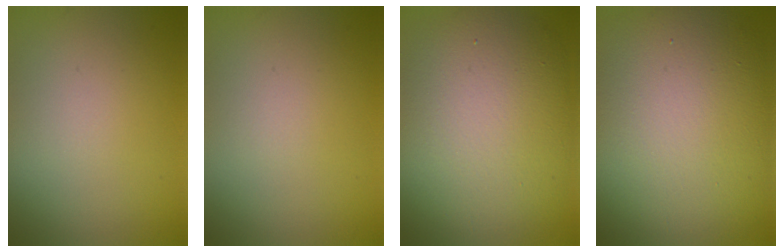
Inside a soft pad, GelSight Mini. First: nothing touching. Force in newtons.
{"total": 0.0}
{"total": 13.6, "press": 13.6, "slide": 0.9}
{"total": 16.6, "press": 16.6, "slide": 0.7}